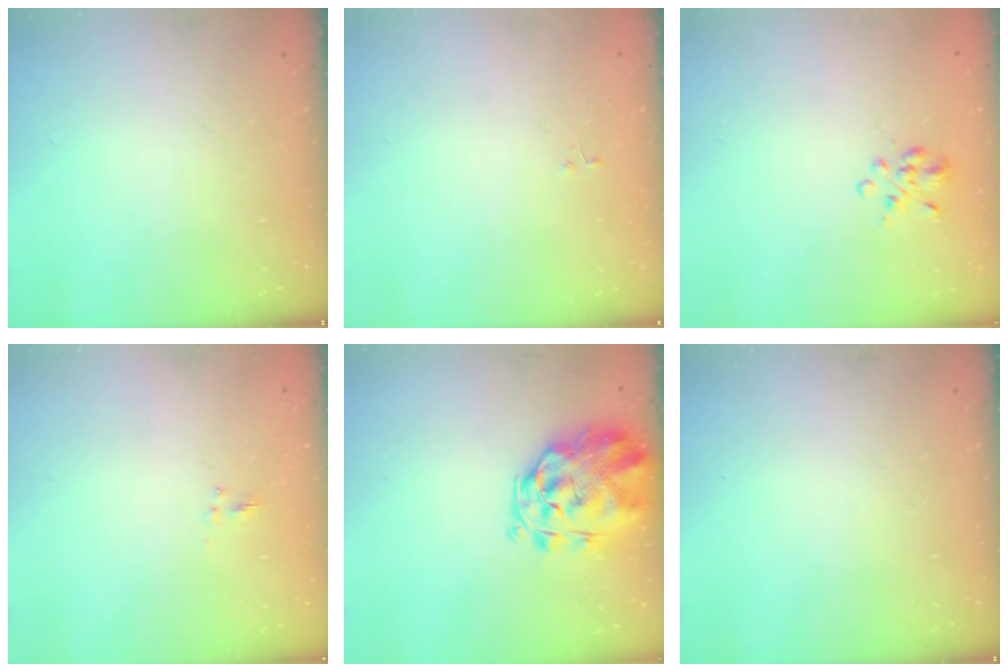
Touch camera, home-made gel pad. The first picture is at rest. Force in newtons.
{"total": 0.0}
{"total": 2.6, "press": 2.4, "slide": 0.9}
{"total": 1.0, "press": 0.8, "slide": 0.6}
{"total": 3.4, "press": 3.0, "slide": 1.6}
{"total": 0.0}